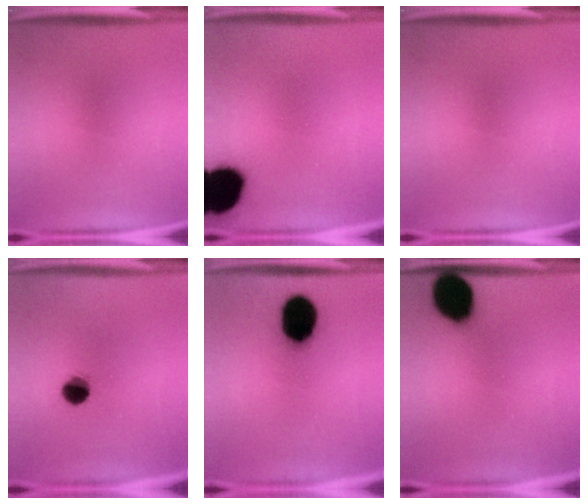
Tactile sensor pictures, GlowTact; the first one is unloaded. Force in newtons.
{"total": 17.4}
{"total": 0.0}
{"total": 6.5}
{"total": 15.6}
{"total": 15.1}